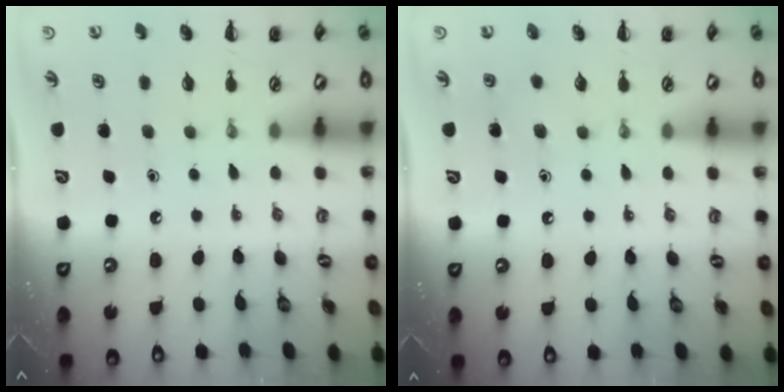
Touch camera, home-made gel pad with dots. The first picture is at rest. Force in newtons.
{"total": 3.4, "press": 3.2, "slide": 1.2}